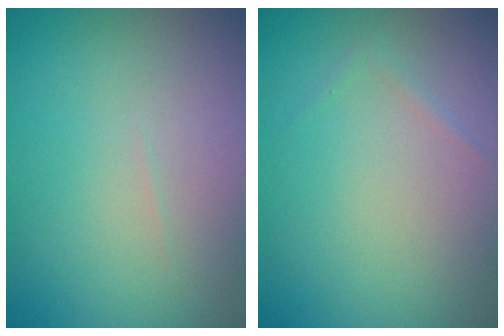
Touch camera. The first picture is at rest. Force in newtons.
{"total": 0.5, "press": 0.5, "slide": 0.0}